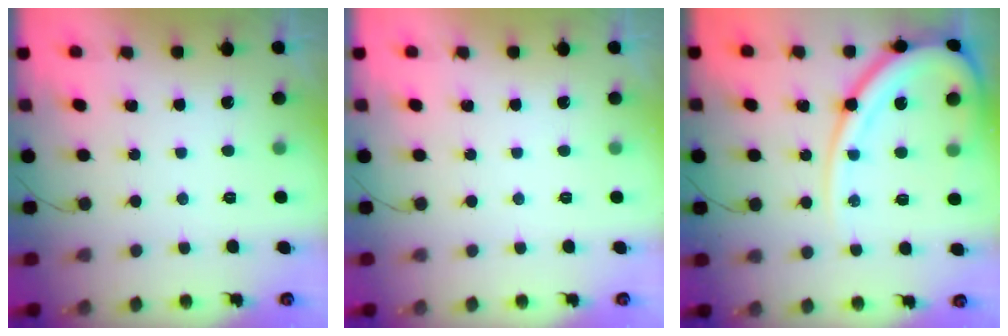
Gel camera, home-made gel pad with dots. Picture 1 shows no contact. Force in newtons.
{"total": 0.0}
{"total": 16.9, "press": 16.8, "slide": 1.9}